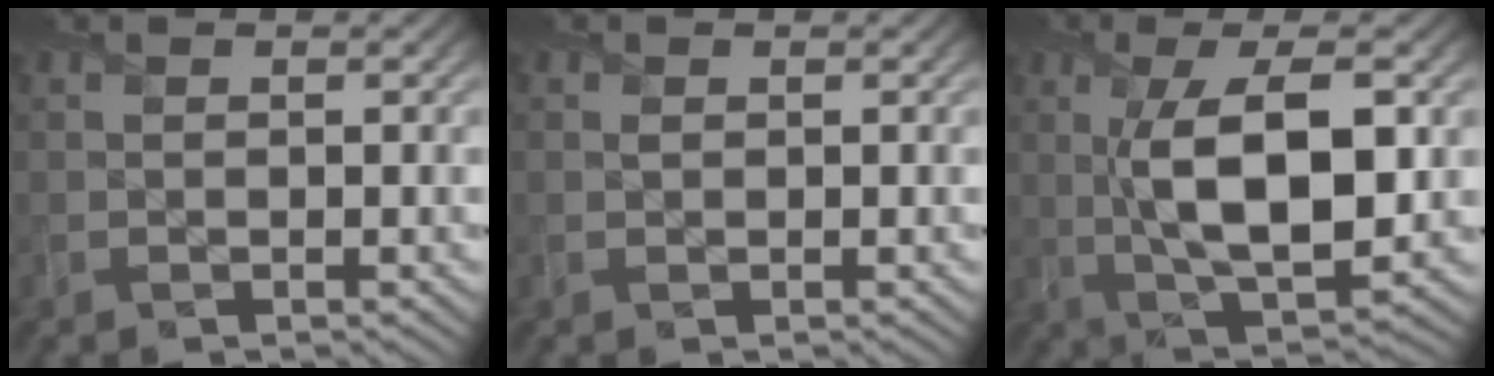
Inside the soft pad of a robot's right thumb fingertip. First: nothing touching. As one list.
[{"total": 0.0}, {"total": 11.7, "force": [0.7, 4.6, 10.8], "torque": [-0.194, -0.007, 0.019]}]